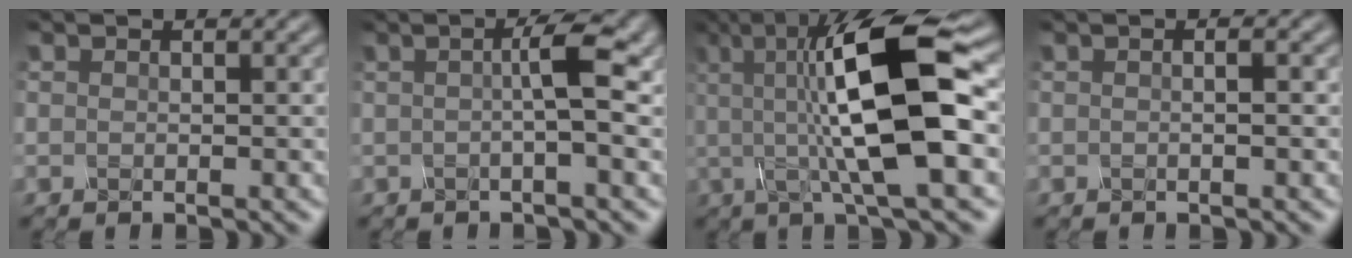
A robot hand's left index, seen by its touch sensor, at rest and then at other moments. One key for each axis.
{"total": 3.6, "fx": 0.3, "fy": 0.5, "fz": 3.5, "tx": -0.057, "ty": 0.003, "tz": -0.002}
{"total": 11.8, "fx": 1.2, "fy": 2.9, "fz": 11.4, "tx": -0.183, "ty": 0.006, "tz": 0.019}
{"total": 1.8, "fx": 0.4, "fy": 0.8, "fz": 1.6, "tx": -0.004, "ty": -0.001, "tz": -0.009}